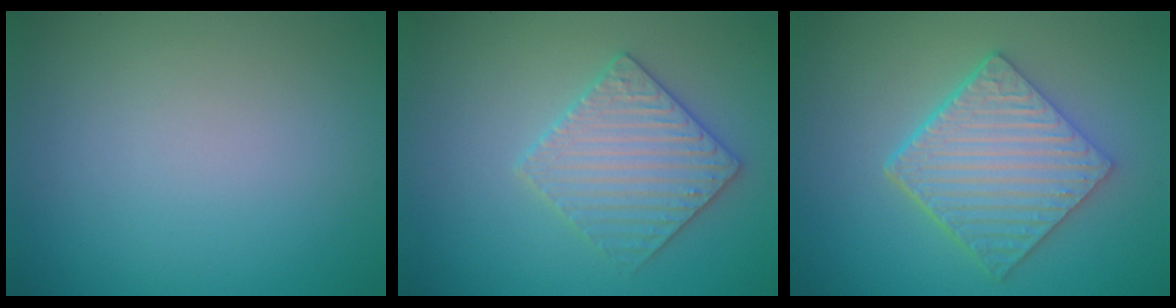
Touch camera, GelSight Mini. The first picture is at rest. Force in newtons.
{"total": 3.5, "press": 3.5, "slide": 0.4}
{"total": 6.0, "press": 4.6, "slide": 3.9}